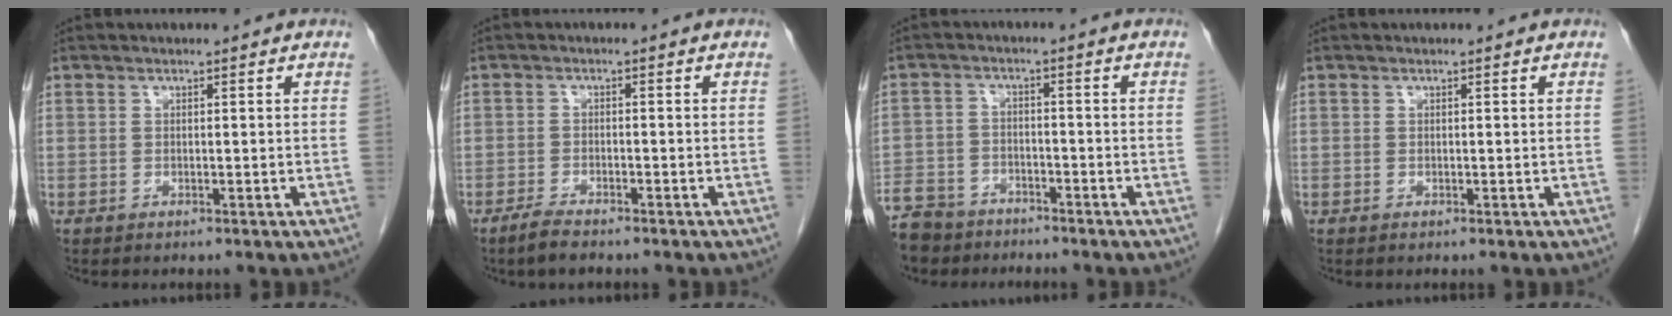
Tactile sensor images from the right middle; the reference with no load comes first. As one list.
[{"total": 3.0, "force": [-2.5, 0.6, 1.7], "torque": [-0.040, -0.005, -0.043]}, {"total": 10.0, "force": [-8.1, 5.3, 2.3], "torque": [-0.063, -0.004, -0.137]}, {"total": 0.0}]